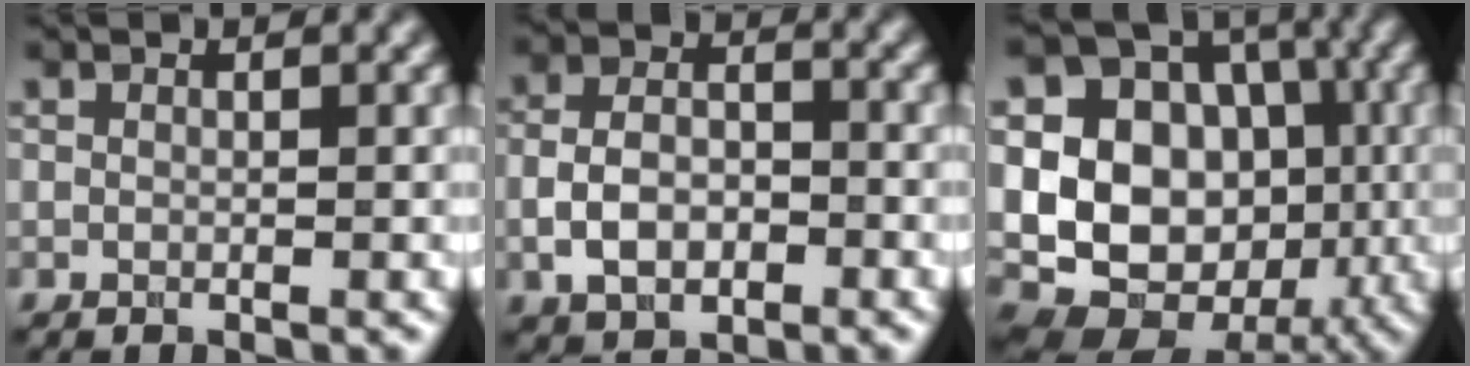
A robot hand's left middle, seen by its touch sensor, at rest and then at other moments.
{"total": 4.4, "force": [-1.3, 2.8, 3.1], "torque": [-0.061, 0.001, -0.029]}
{"total": 15.2, "force": [-1.2, 12.8, 8.1], "torque": [-0.146, 0.002, -0.029]}